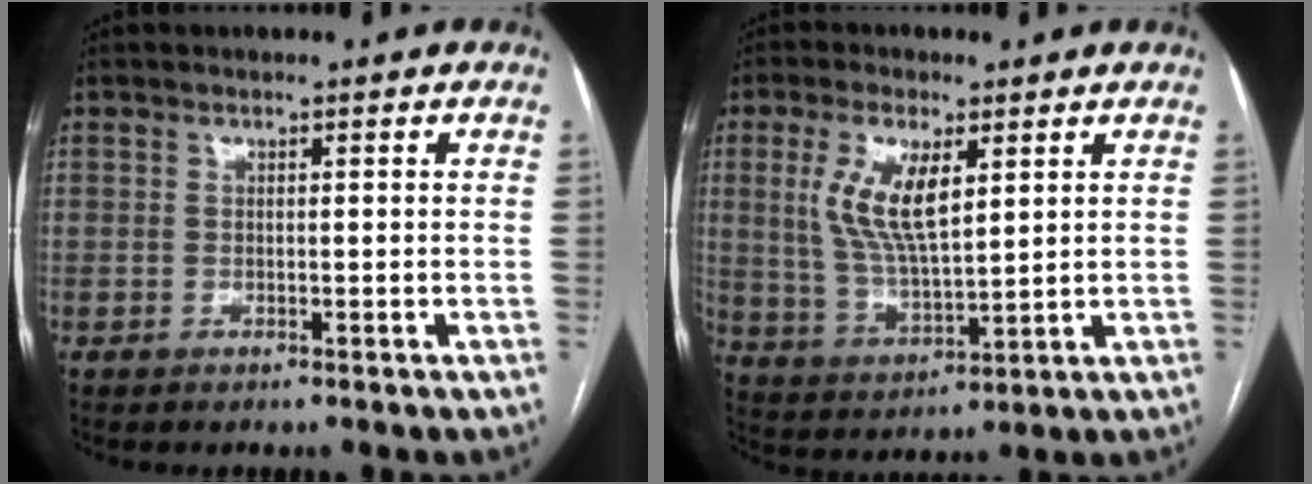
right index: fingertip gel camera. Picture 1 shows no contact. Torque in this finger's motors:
{"motor_torque": [1.48, 0.66, 0.29, 0.12]}